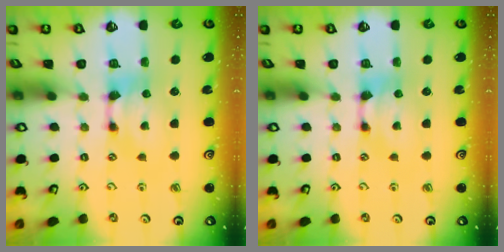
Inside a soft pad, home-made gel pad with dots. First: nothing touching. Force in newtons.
{"total": 0.0}